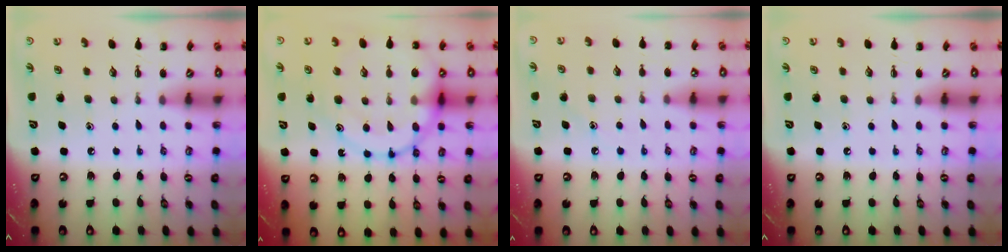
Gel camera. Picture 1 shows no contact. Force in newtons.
{"total": 21.0, "press": 20.8, "slide": 2.9}
{"total": 6.6, "press": 6.3, "slide": 1.9}
{"total": 0.0}